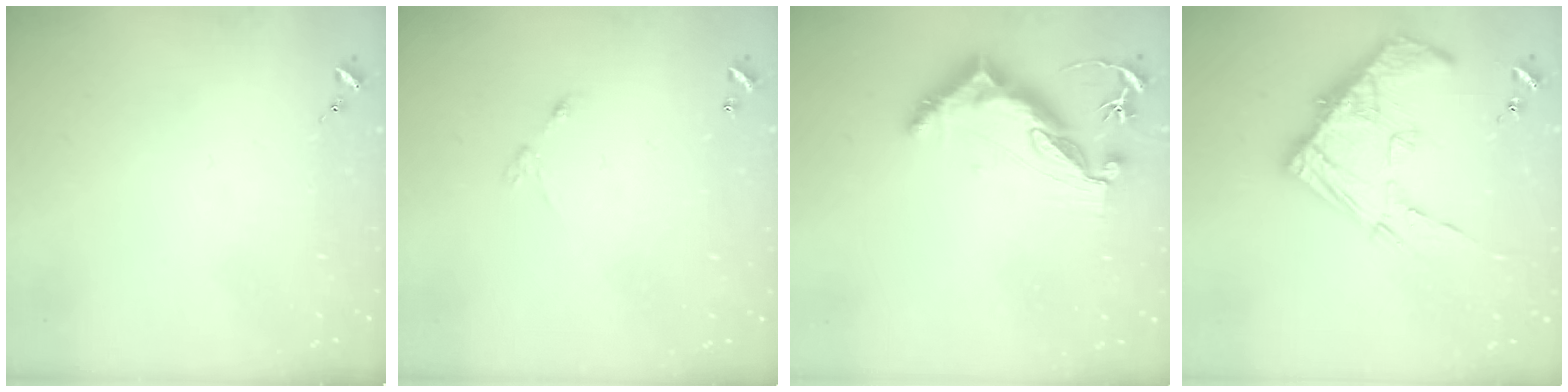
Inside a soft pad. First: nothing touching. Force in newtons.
{"total": 5.9, "press": 5.9, "slide": 0.4}
{"total": 10.7, "press": 10.6, "slide": 1.2}
{"total": 15.9, "press": 15.8, "slide": 1.5}